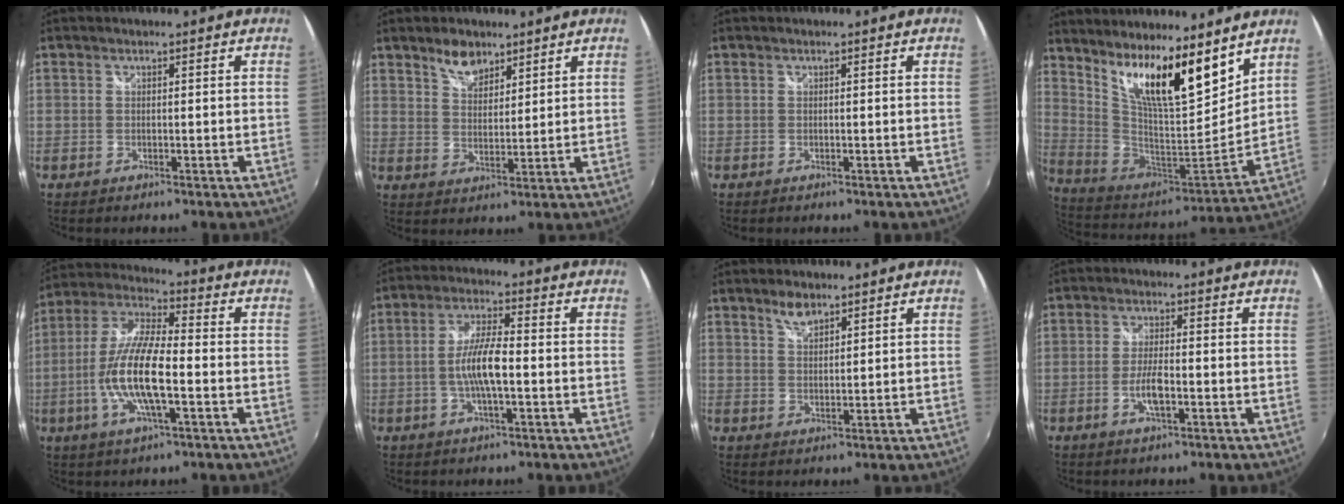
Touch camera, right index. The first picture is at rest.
{"total": 5.5, "force": [4.1, 2.8, 2.4], "torque": [-0.031, 0.003, 0.074]}
{"total": 0.0}
{"total": 18.1, "force": [11.2, 4.7, 13.4], "torque": [-0.231, -0.007, 0.211]}
{"total": 13.9, "force": [-3.3, 3.5, 13.0], "torque": [-0.265, -0.003, -0.066]}
{"total": 7.5, "force": [-1.6, 1.4, 7.2], "torque": [-0.140, 0.004, -0.030]}
{"total": 3.4, "force": [2.6, 1.4, 1.7], "torque": [-0.027, 0.003, 0.048]}
{"total": 4.2, "force": [-1.6, 0.9, 3.8], "torque": [-0.081, -0.002, -0.032]}